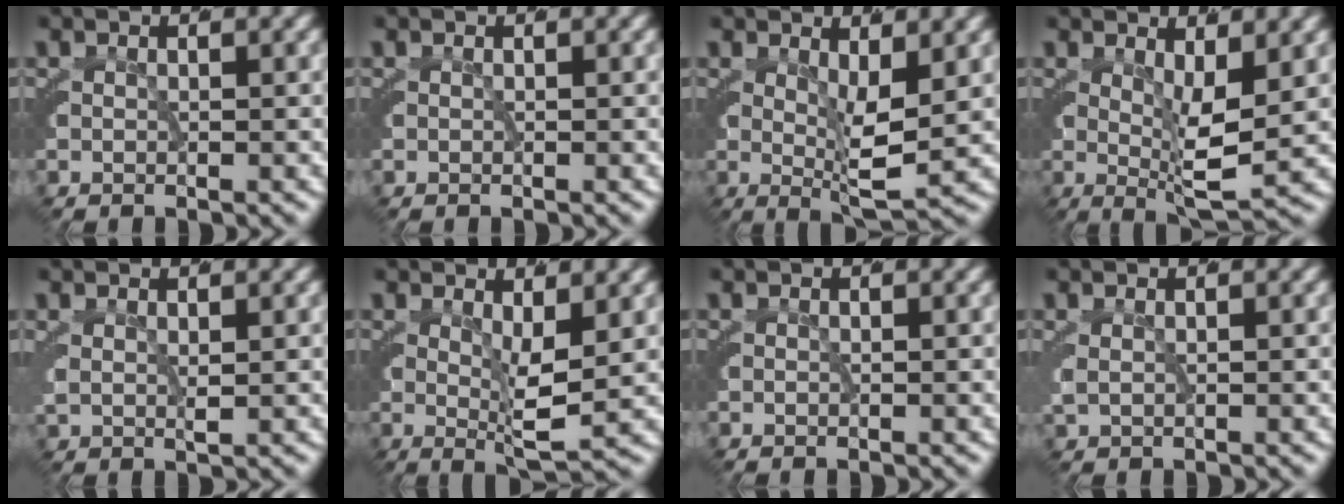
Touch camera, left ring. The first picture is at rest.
{"total": 0.0}
{"total": 3.8, "force": [0.9, 0.3, 3.6], "torque": [-0.044, -0.017, 0.022]}
{"total": 4.3, "force": [0.9, 0.5, 4.2], "torque": [-0.050, -0.016, 0.022]}
{"total": 1.2, "force": [0.9, -0.1, 0.8], "torque": [-0.013, -0.006, 0.025]}
{"total": 3.4, "force": [0.9, 0.2, 3.3], "torque": [-0.040, -0.016, 0.022]}
{"total": 0.0}
{"total": 0.6, "force": [0.5, -0.1, 0.4], "torque": [-0.012, -0.005, 0.017]}